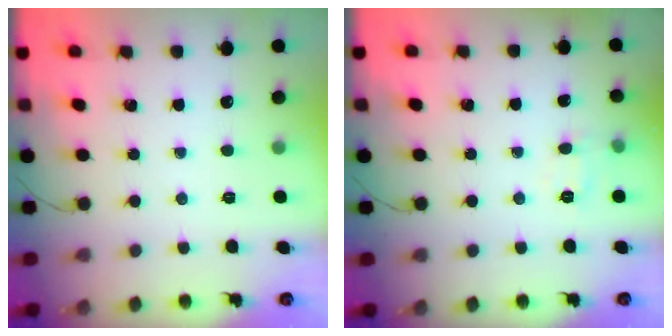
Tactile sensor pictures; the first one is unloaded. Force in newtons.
{"total": 6.9, "press": 6.8, "slide": 1.4}